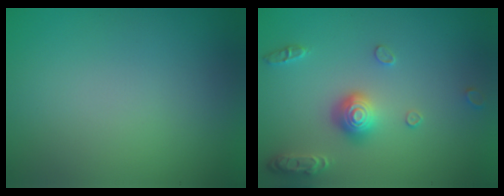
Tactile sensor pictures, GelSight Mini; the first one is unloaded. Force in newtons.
{"total": 2.9, "press": 2.9, "slide": 0.2}